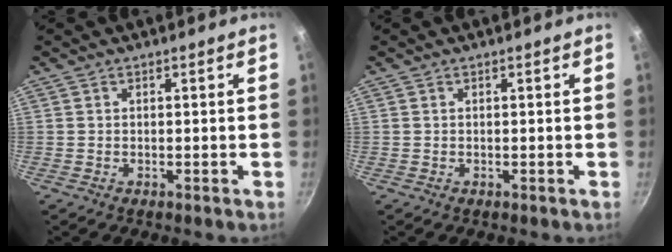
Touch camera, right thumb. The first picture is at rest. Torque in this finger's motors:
{"motor_torque": [-0.21, 0.20, -0.29, 0.26, -0.02]}